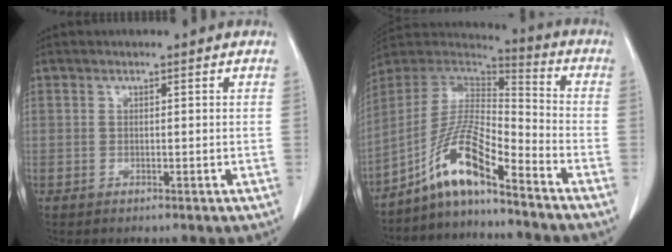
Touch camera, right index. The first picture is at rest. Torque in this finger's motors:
{"motor_torque": [1.23, -0.91, 0.40, 0.21]}